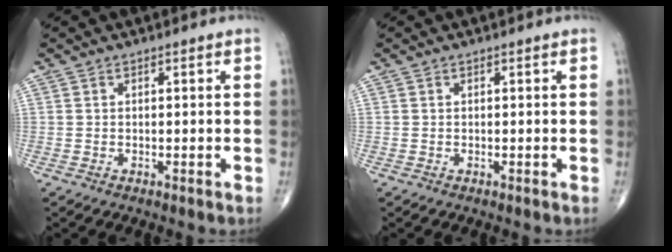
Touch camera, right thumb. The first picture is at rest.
{"total": 0.0}